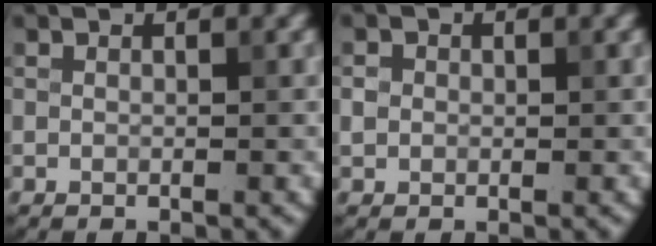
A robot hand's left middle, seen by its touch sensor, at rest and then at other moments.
{"total": 1.1, "force": [0.0, 1.0, 0.3], "torque": [0.000, -0.001, -0.002]}